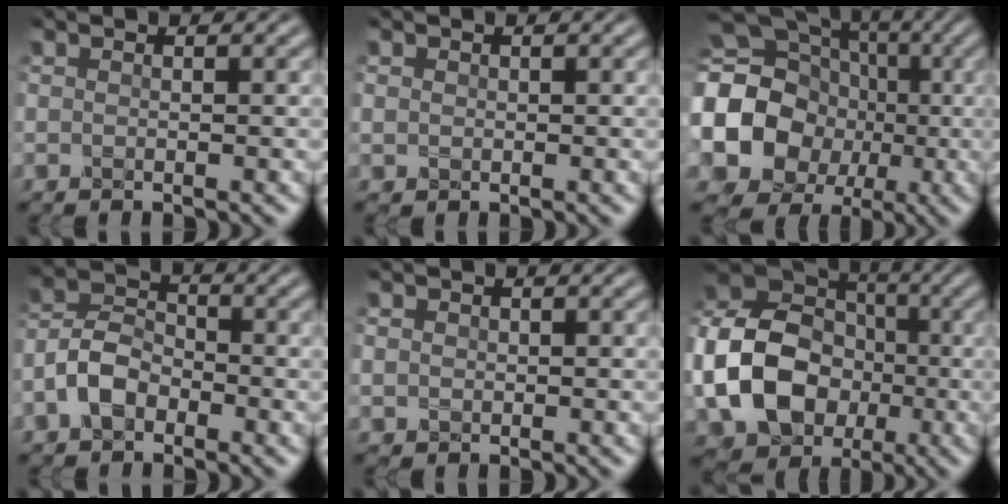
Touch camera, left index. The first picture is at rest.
{"total": 1.8, "force": [0.7, 1.5, 0.6], "torque": [0.005, 0.016, -0.006]}
{"total": 15.6, "force": [-1.1, 13.9, 7.0], "torque": [-0.154, -0.020, -0.043]}
{"total": 4.0, "force": [-2.0, 2.5, 2.4], "torque": [-0.051, 0.012, -0.048]}
{"total": 2.5, "force": [0.9, 2.1, 0.9], "torque": [0.003, 0.023, -0.008]}
{"total": 11.8, "force": [-2.1, 9.1, 7.2], "torque": [-0.140, 0.002, -0.046]}